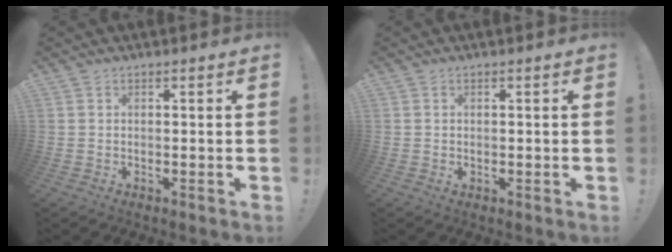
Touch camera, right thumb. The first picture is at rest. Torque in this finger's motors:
{"motor_torque": [0.30, 0.38, -0.17, 0.30, 0.05]}